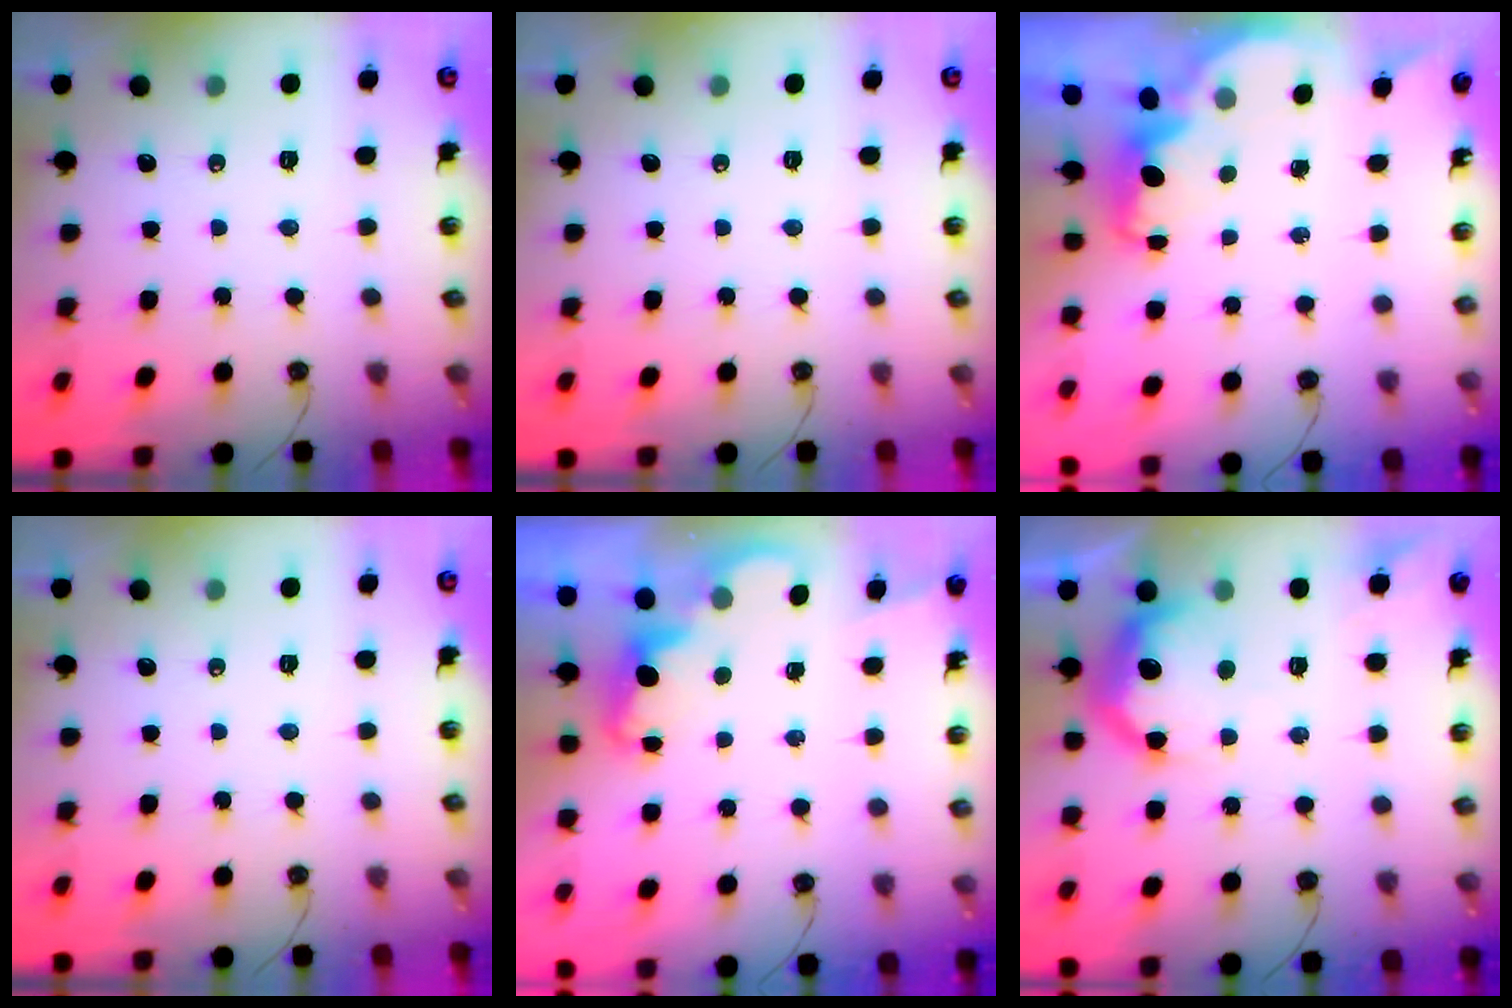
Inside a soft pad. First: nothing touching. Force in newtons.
{"total": 0.0}
{"total": 1.7, "press": 1.5, "slide": 0.7}
{"total": 0.0}
{"total": 2.5, "press": 2.4, "slide": 0.5}
{"total": 14.6, "press": 14.6, "slide": 1.0}